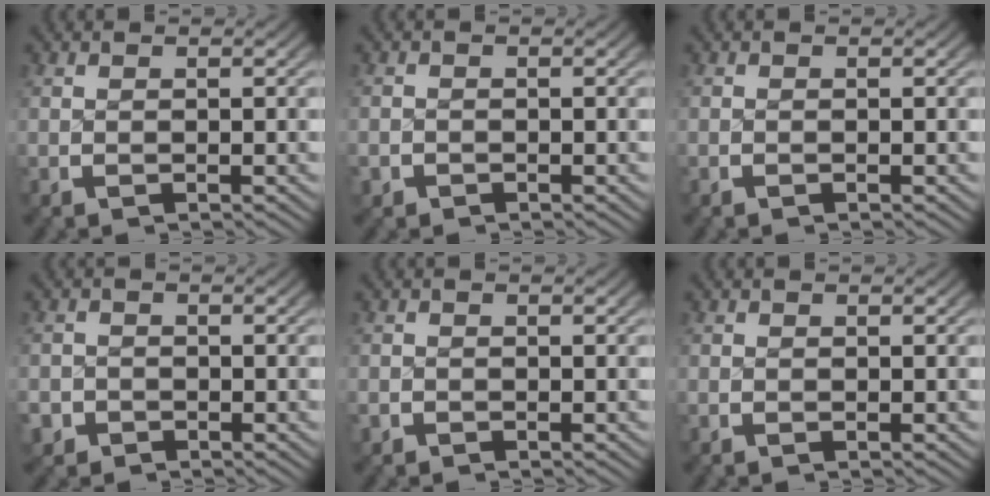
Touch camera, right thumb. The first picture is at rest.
{"total": 1.5, "force": [-1.0, 1.1, -0.1], "torque": [-0.003, -0.012, -0.017]}
{"total": 0.0}
{"total": 3.2, "force": [-2.1, 2.3, 0.2], "torque": [-0.009, -0.020, -0.036]}
{"total": 1.1, "force": [-0.8, 0.8, -0.1], "torque": [-0.002, -0.008, -0.014]}
{"total": 0.0}